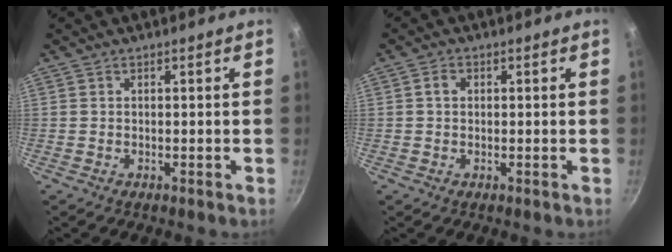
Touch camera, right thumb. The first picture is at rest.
{"total": 1.8, "force": [0.3, 1.4, 1.0], "torque": [-0.014, 0.005, 0.004]}